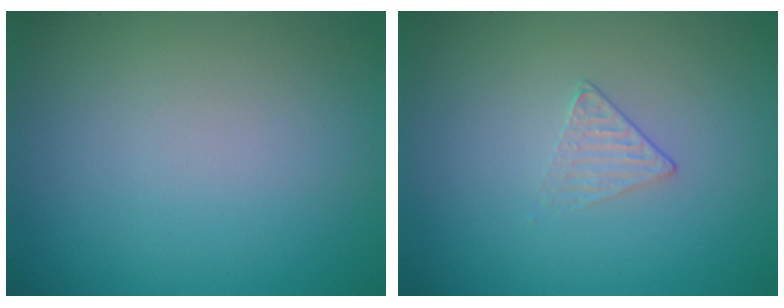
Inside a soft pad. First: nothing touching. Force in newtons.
{"total": 1.1, "press": 0.5, "slide": 1.0}